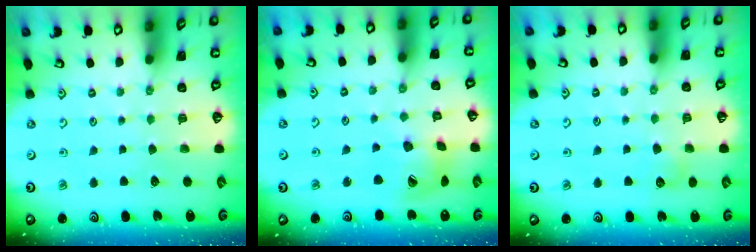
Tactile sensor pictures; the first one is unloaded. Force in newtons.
{"total": 15.8, "press": 15.7, "slide": 2.1}
{"total": 6.0, "press": 6.0, "slide": 0.5}